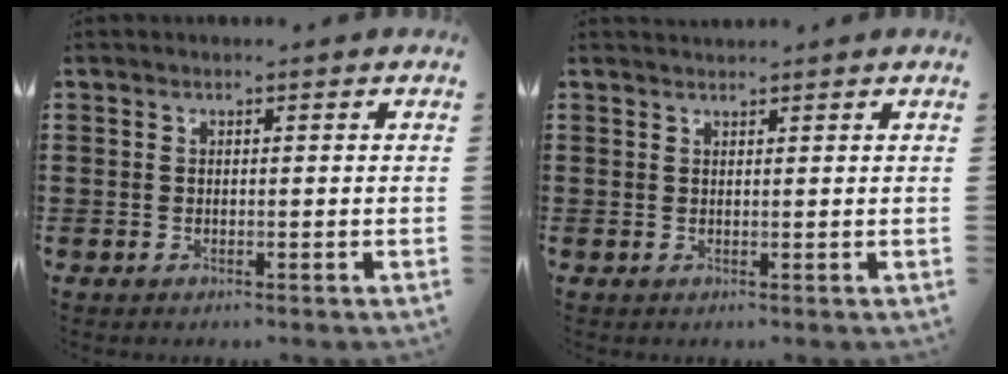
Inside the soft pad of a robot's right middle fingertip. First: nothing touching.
{"total": 1.0, "force": [1.0, 0.1, -0.1], "torque": [0.000, -0.001, 0.019]}